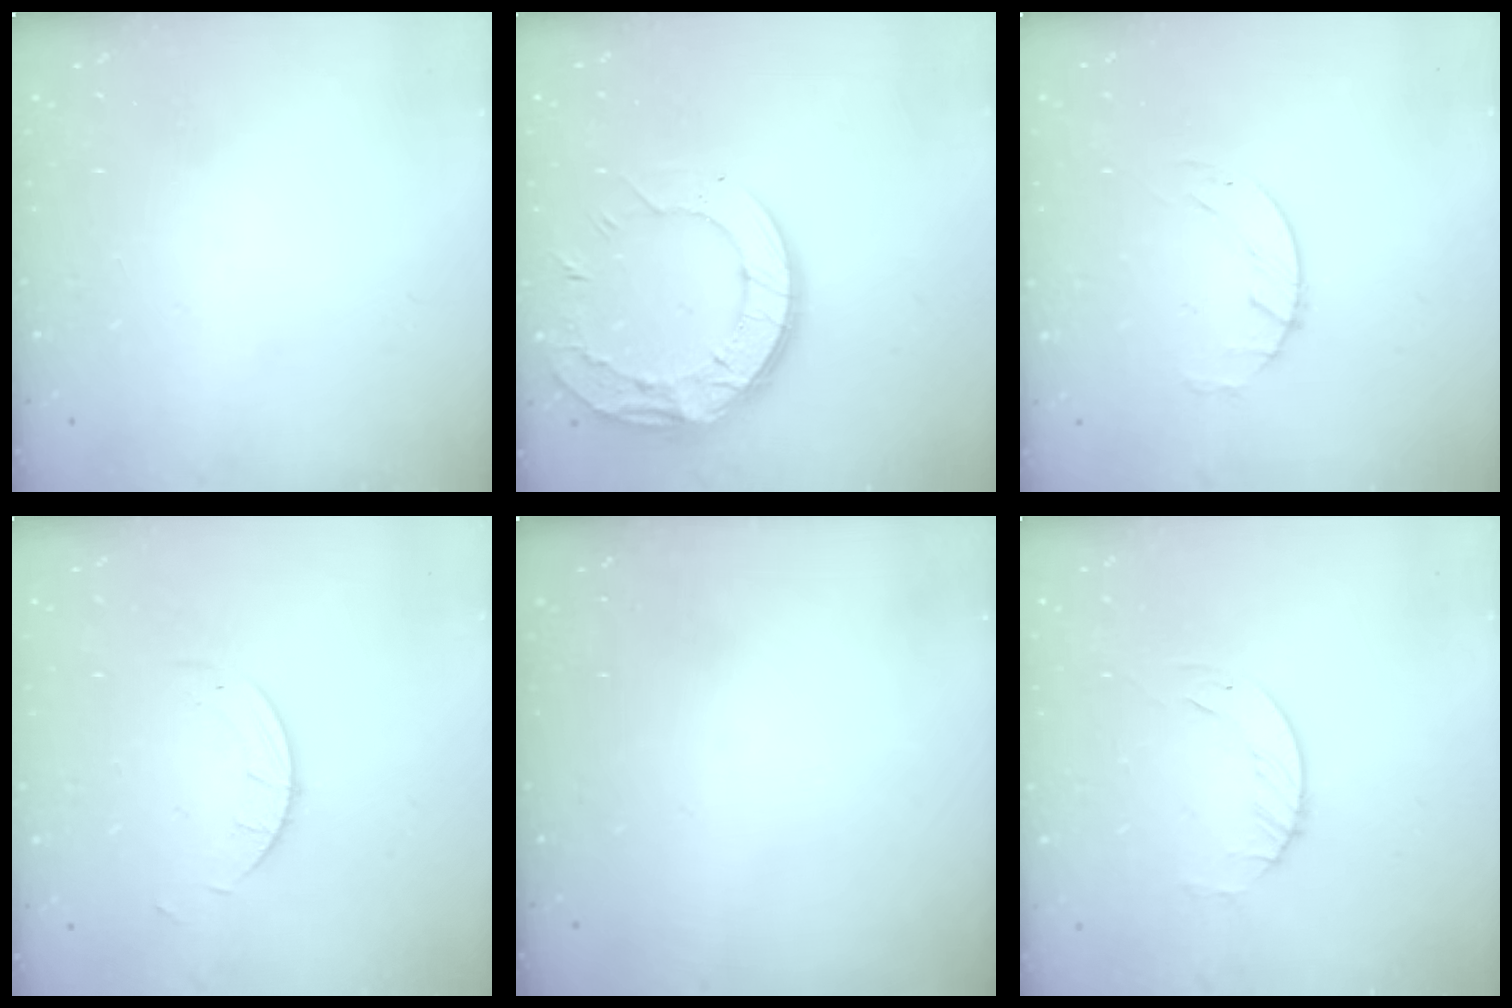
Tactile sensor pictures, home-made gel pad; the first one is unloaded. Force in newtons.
{"total": 14.4, "press": 14.3, "slide": 1.2}
{"total": 1.6, "press": 1.6, "slide": 0.3}
{"total": 1.9, "press": 1.9, "slide": 0.1}
{"total": 0.0}
{"total": 3.4, "press": 3.4, "slide": 0.4}